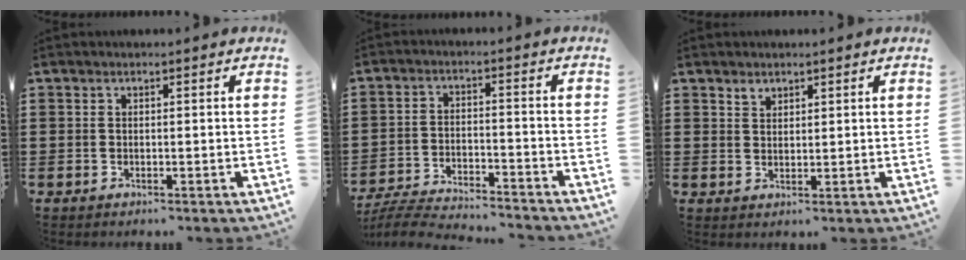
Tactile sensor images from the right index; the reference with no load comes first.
{"total": 6.0, "force": [-5.9, 0.0, 1.1], "torque": [-0.034, -0.004, -0.121]}
{"total": 1.6, "force": [1.3, 0.8, 0.2], "torque": [-0.008, 0.001, 0.026]}